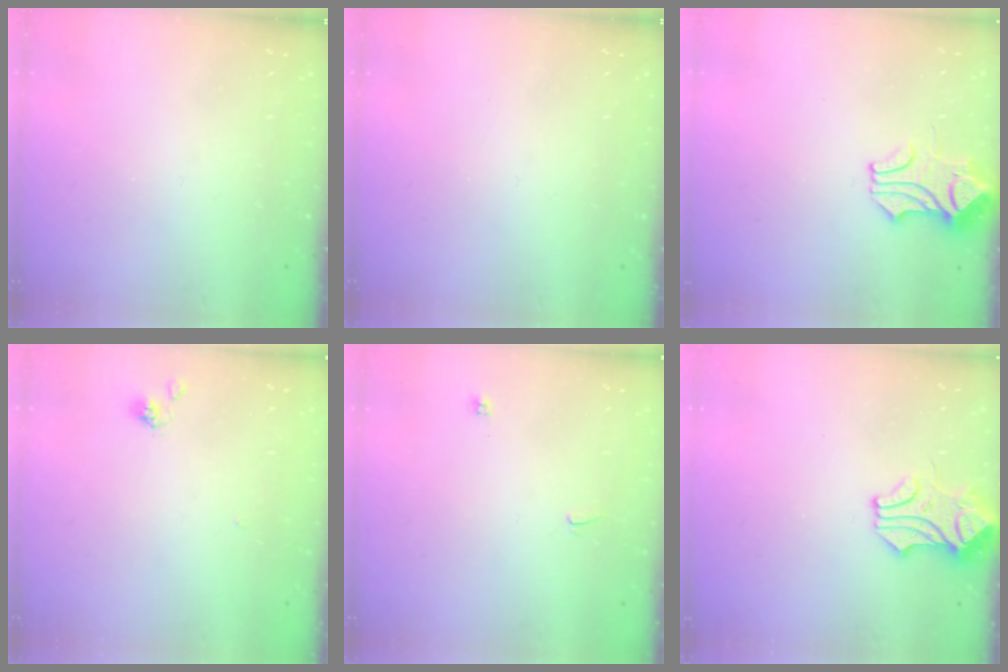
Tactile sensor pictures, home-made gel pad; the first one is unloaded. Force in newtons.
{"total": 0.0}
{"total": 1.8, "press": 1.7, "slide": 0.7}
{"total": 1.8, "press": 1.8, "slide": 0.1}
{"total": 1.5, "press": 1.4, "slide": 0.3}
{"total": 1.4, "press": 1.4, "slide": 0.1}